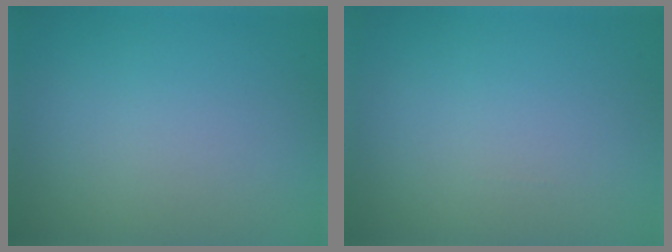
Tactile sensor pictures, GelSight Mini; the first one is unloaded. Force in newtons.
{"total": 0.0}